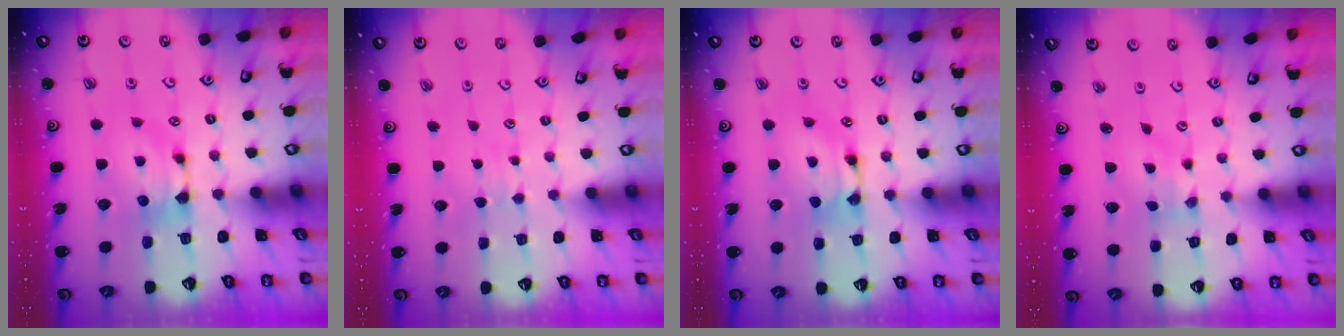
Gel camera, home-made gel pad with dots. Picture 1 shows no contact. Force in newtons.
{"total": 3.3, "press": 3.3, "slide": 0.5}
{"total": 1.7, "press": 1.7, "slide": 0.2}
{"total": 3.2, "press": 3.1, "slide": 0.7}